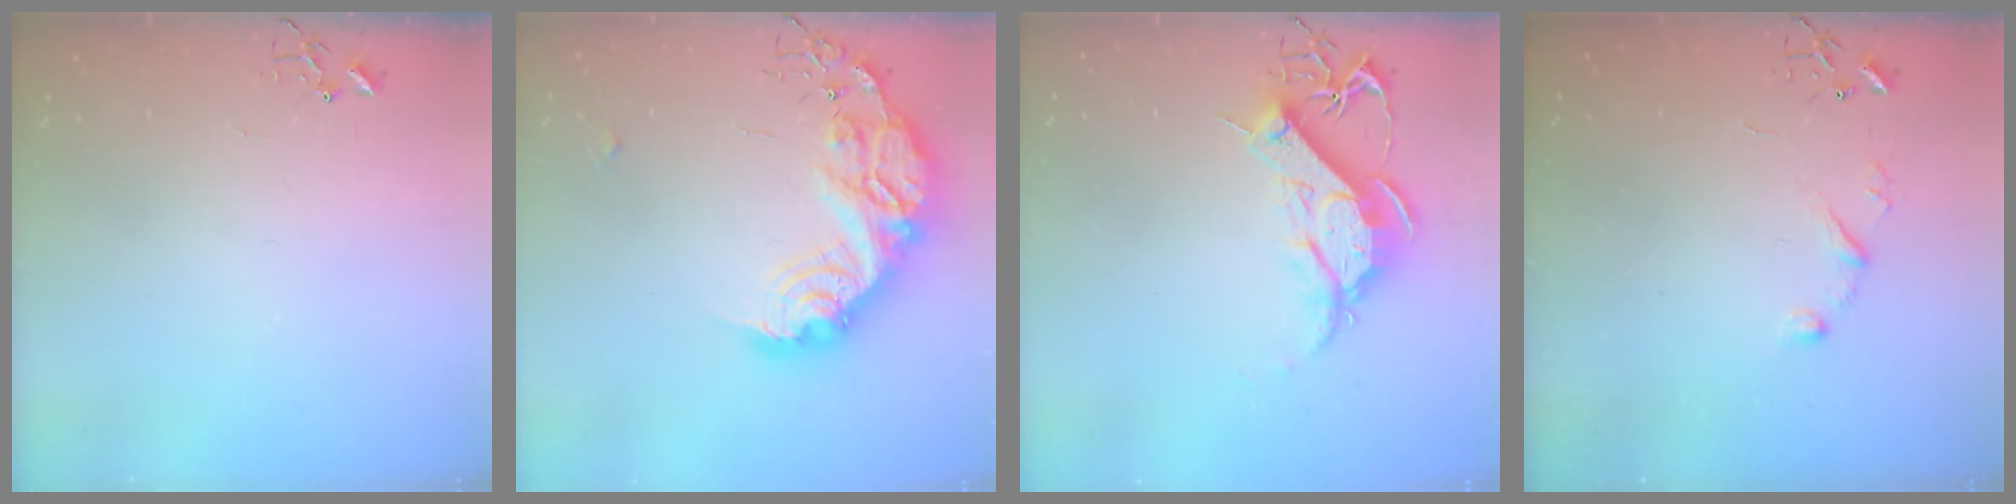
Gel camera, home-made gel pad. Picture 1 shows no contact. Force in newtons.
{"total": 24.7, "press": 24.6, "slide": 2.0}
{"total": 12.5, "press": 12.4, "slide": 1.3}
{"total": 6.6, "press": 6.6, "slide": 0.5}